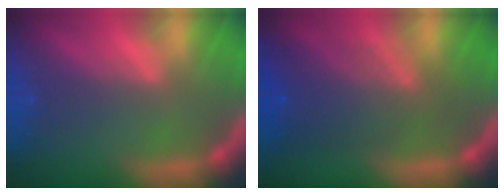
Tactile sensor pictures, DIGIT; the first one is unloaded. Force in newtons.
{"total": 6.0}